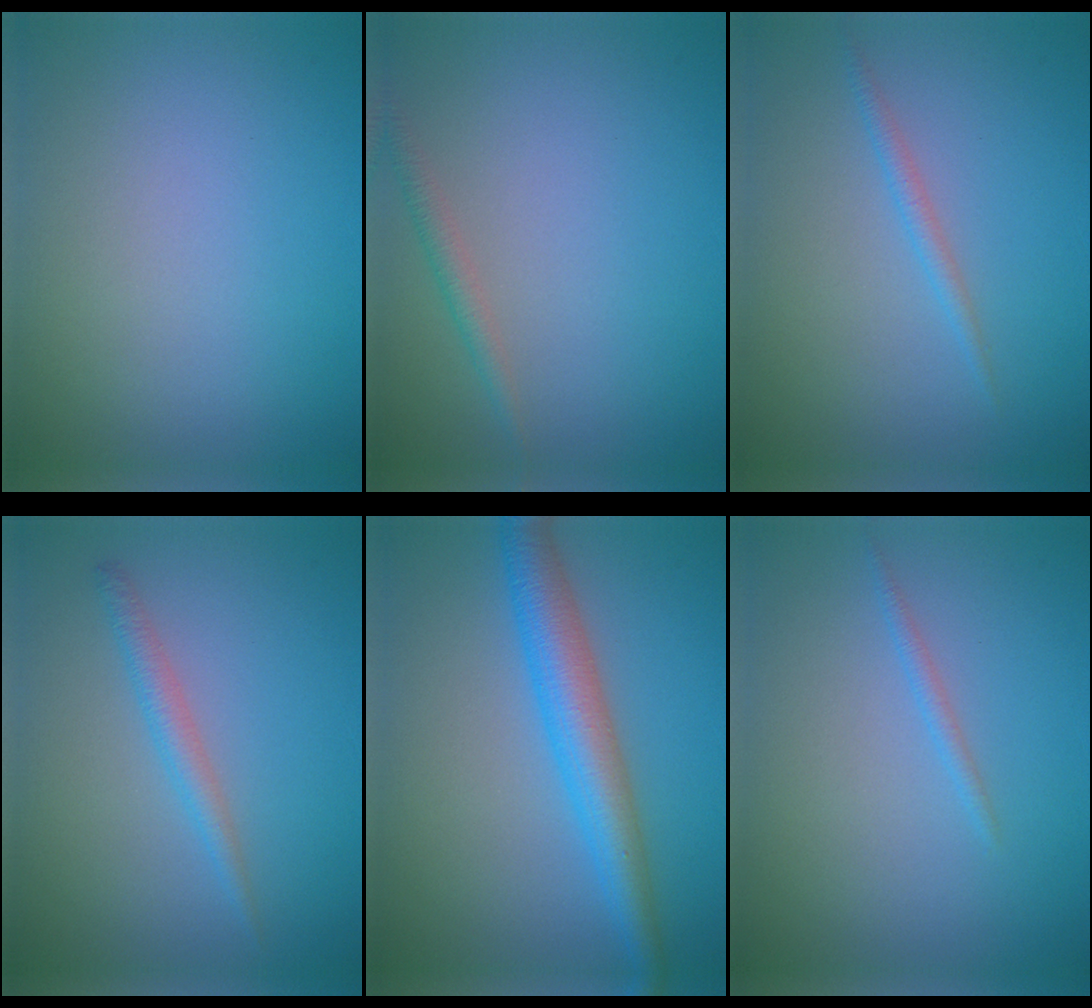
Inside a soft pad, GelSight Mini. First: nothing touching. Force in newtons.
{"total": 1.5, "press": 1.5, "slide": 0.0}
{"total": 1.2, "press": 1.2, "slide": 0.1}
{"total": 1.8, "press": 1.8, "slide": 0.1}
{"total": 5.3, "press": 5.3, "slide": 0.2}
{"total": 0.5, "press": 0.5, "slide": 0.1}